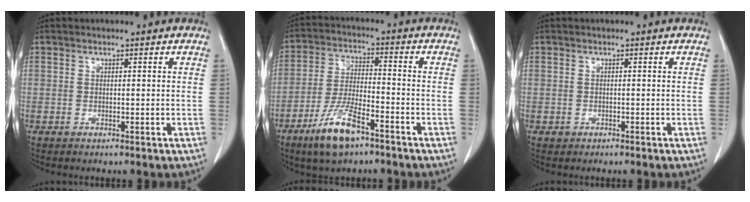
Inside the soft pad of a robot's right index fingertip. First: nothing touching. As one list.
[{"total": 9.9, "force": [-6.3, 2.4, 7.2], "torque": [-0.150, -0.015, -0.117]}, {"total": 0.8, "force": [-0.4, 0.6, 0.0], "torque": [-0.008, 0.002, -0.006]}]